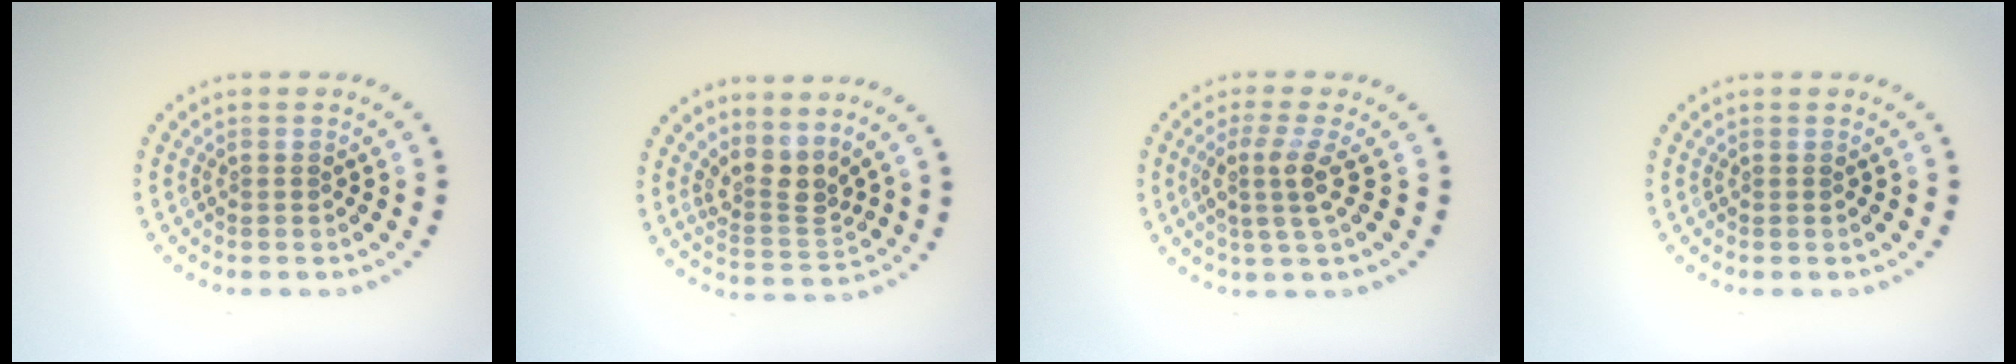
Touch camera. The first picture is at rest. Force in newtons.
{"total": 3.1, "press": 2.2, "slide": 2.2}
{"total": 3.0, "press": 2.3, "slide": 1.9}
{"total": 0.0}